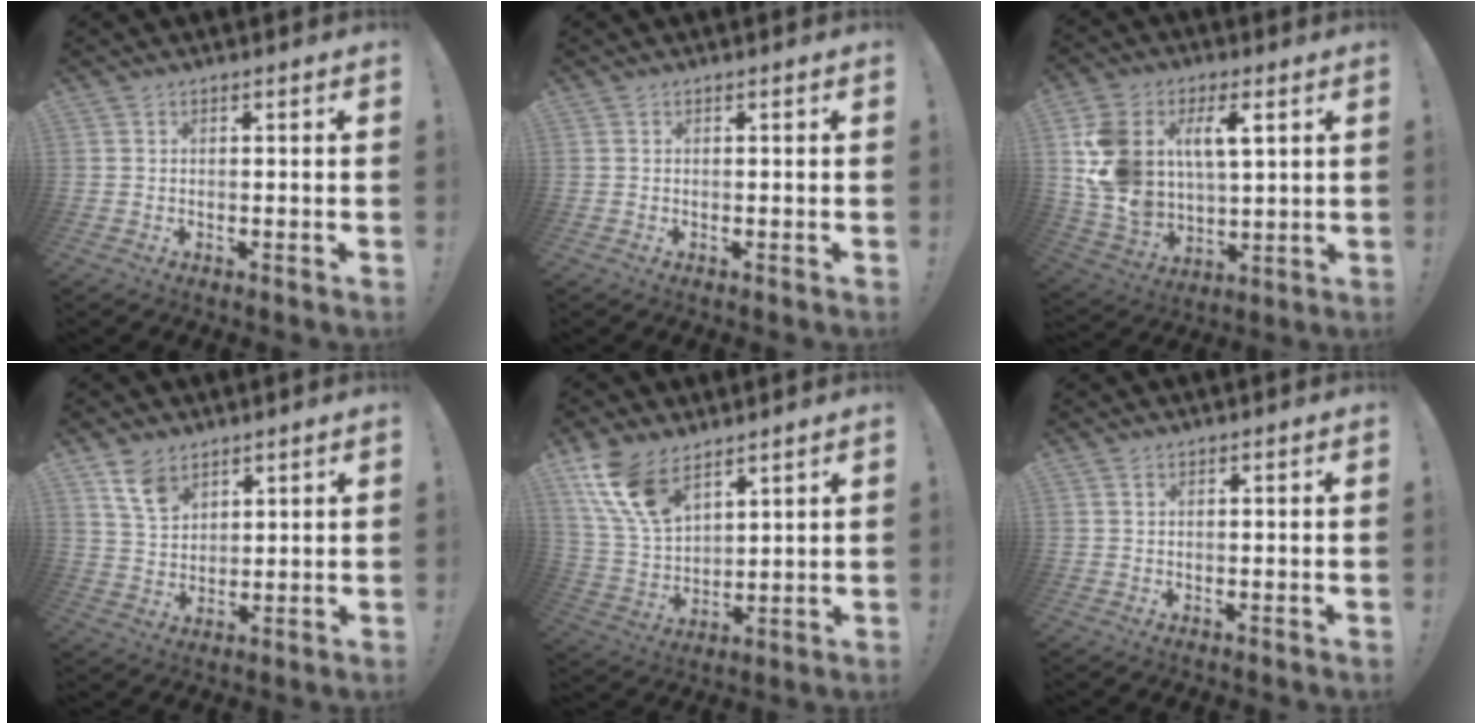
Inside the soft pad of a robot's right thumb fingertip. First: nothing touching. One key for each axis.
{"total": 0.0}
{"total": 16.3, "fx": 6.0, "fy": 11.0, "fz": 10.5, "tx": -0.213, "ty": -0.027, "tz": 0.111}
{"total": 8.9, "fx": 5.8, "fy": 5.4, "fz": 4.0, "tx": -0.069, "ty": -0.027, "tz": 0.114}
{"total": 14.3, "fx": 9.3, "fy": 7.4, "fz": 7.9, "tx": -0.171, "ty": -0.044, "tz": 0.183}
{"total": 0.8, "fx": 0.5, "fy": 0.3, "fz": 0.5, "tx": -0.005, "ty": -0.002, "tz": 0.009}